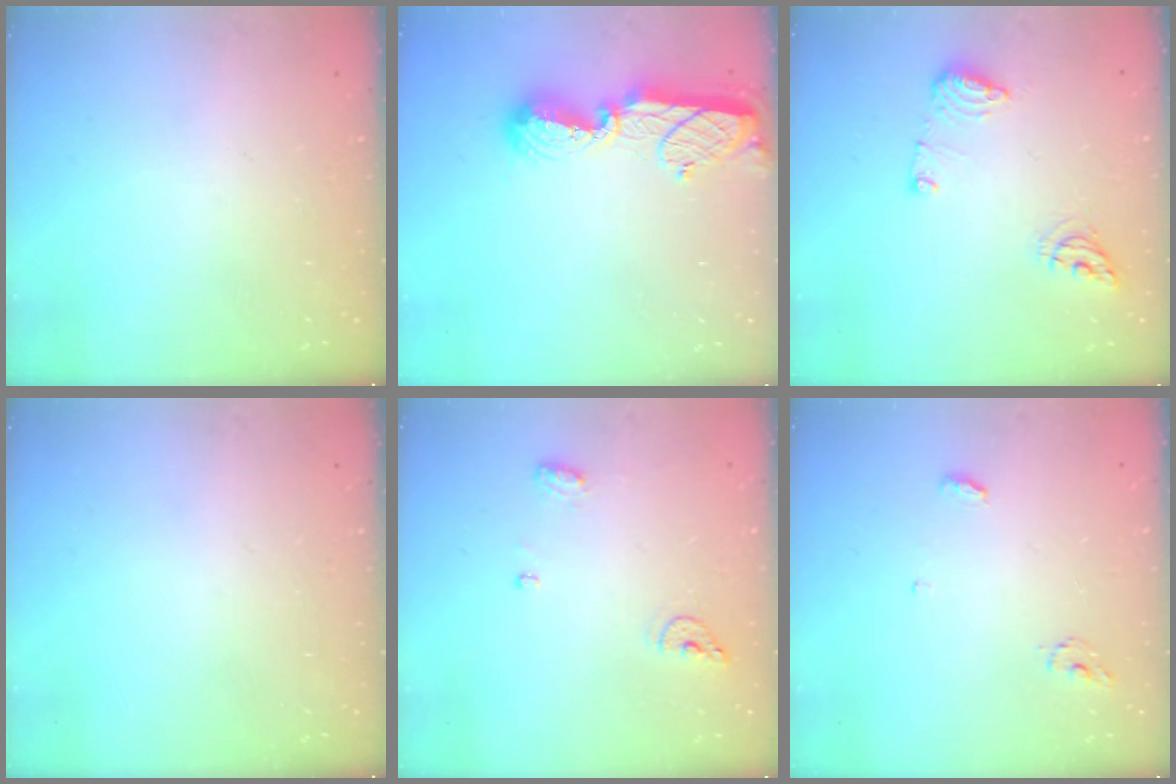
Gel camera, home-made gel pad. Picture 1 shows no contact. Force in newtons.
{"total": 13.8, "press": 13.8, "slide": 1.5}
{"total": 9.0, "press": 8.9, "slide": 0.9}
{"total": 0.0}
{"total": 6.6, "press": 6.5, "slide": 1.0}
{"total": 3.6, "press": 3.5, "slide": 0.3}